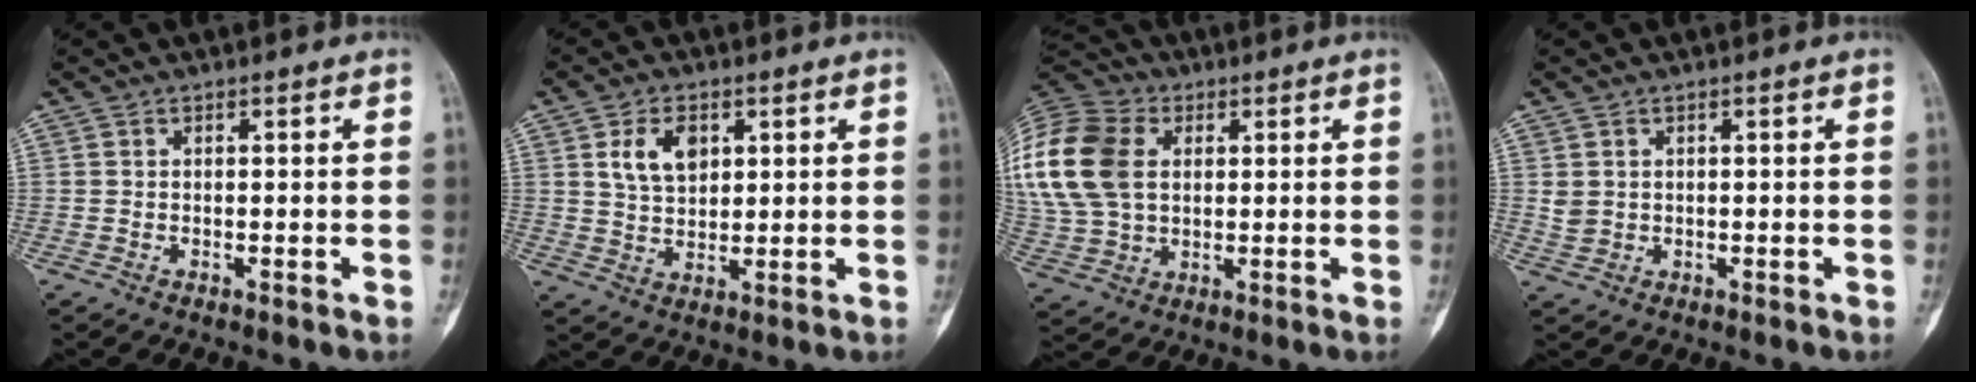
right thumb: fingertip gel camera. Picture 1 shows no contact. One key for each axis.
{"total": 7.1, "fx": 2.6, "fy": 4.6, "fz": 4.8, "tx": -0.070, "ty": -0.010, "tz": 0.051}
{"total": 22.8, "fx": 5.0, "fy": 16.3, "fz": 15.1, "tx": -0.349, "ty": 0.027, "tz": 0.098}
{"total": 2.1, "fx": 0.5, "fy": 1.7, "fz": 1.0, "tx": -0.014, "ty": 0.000, "tz": 0.018}